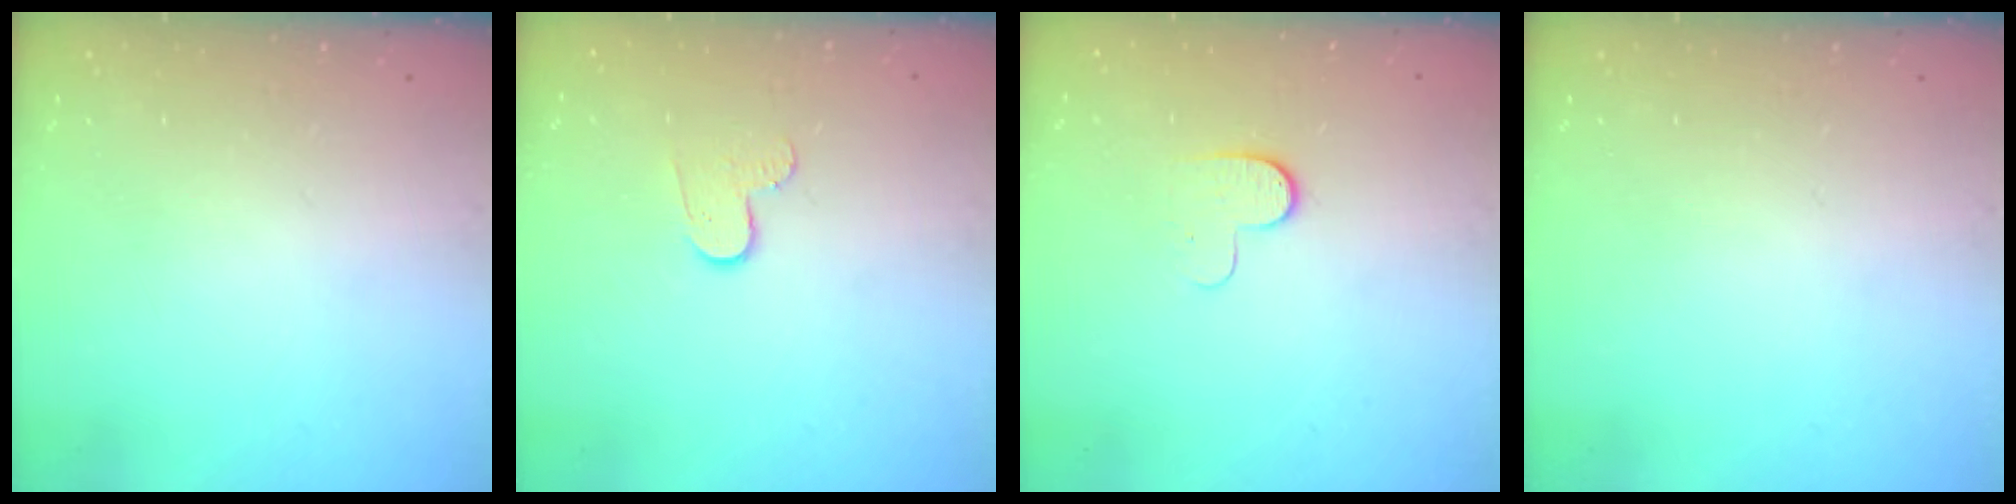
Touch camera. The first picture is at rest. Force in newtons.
{"total": 6.2, "press": 6.1, "slide": 0.5}
{"total": 5.4, "press": 5.3, "slide": 1.2}
{"total": 0.0}